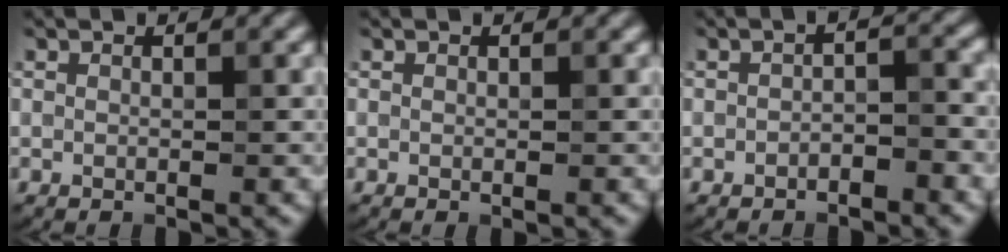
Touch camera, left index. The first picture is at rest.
{"total": 0.0}
{"total": 1.7, "force": [-1.1, 0.6, 1.2], "torque": [-0.021, 0.005, -0.020]}